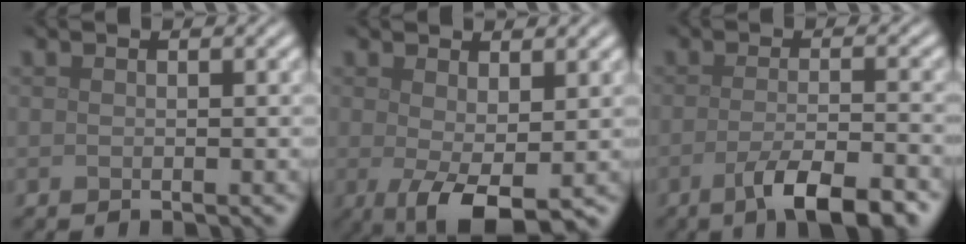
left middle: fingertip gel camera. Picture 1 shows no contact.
{"total": 4.3, "force": [-0.3, 1.5, 4.0], "torque": [-0.076, -0.011, -0.004]}
{"total": 5.5, "force": [-3.1, 1.2, 4.4], "torque": [-0.077, -0.004, -0.052]}